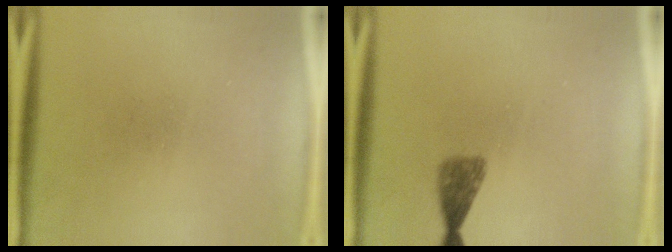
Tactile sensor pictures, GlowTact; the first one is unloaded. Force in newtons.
{"total": 2.4}